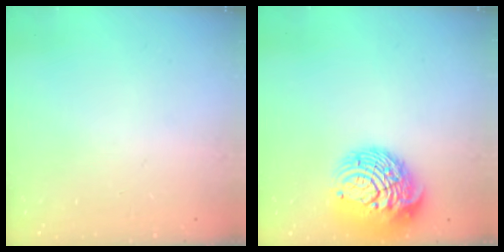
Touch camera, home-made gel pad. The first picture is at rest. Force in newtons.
{"total": 14.3, "press": 14.2, "slide": 1.4}